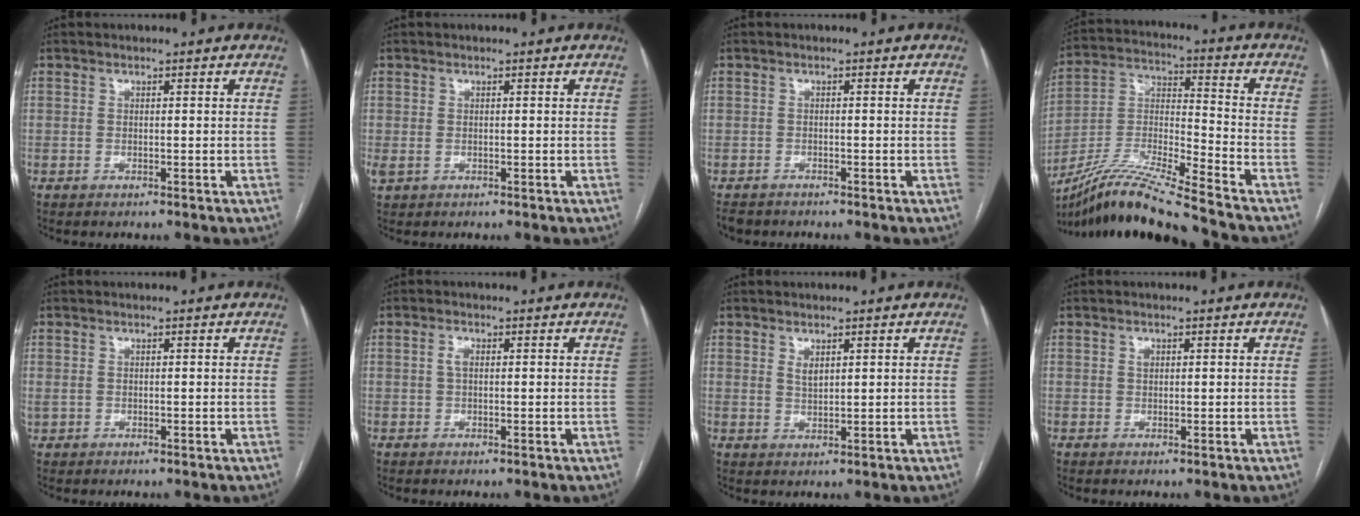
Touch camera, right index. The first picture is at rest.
{"total": 1.1, "force": [-0.1, 0.9, 0.7], "torque": [-0.018, -0.001, 0.004]}
{"total": 2.8, "force": [-2.5, 1.2, 0.5], "torque": [-0.012, -0.005, -0.038]}
{"total": 16.8, "force": [-14.6, -1.3, 8.2], "torque": [-0.172, -0.012, -0.270]}
{"total": 0.8, "force": [0.1, 0.8, 0.4], "torque": [-0.007, 0.007, 0.006]}
{"total": 1.5, "force": [0.3, 0.7, 1.3], "torque": [-0.027, 0.004, 0.005]}
{"total": 1.7, "force": [1.0, 0.7, 1.2], "torque": [-0.024, -0.004, 0.024]}
{"total": 1.0, "force": [0.4, 0.7, 0.6], "torque": [-0.009, 0.000, 0.006]}